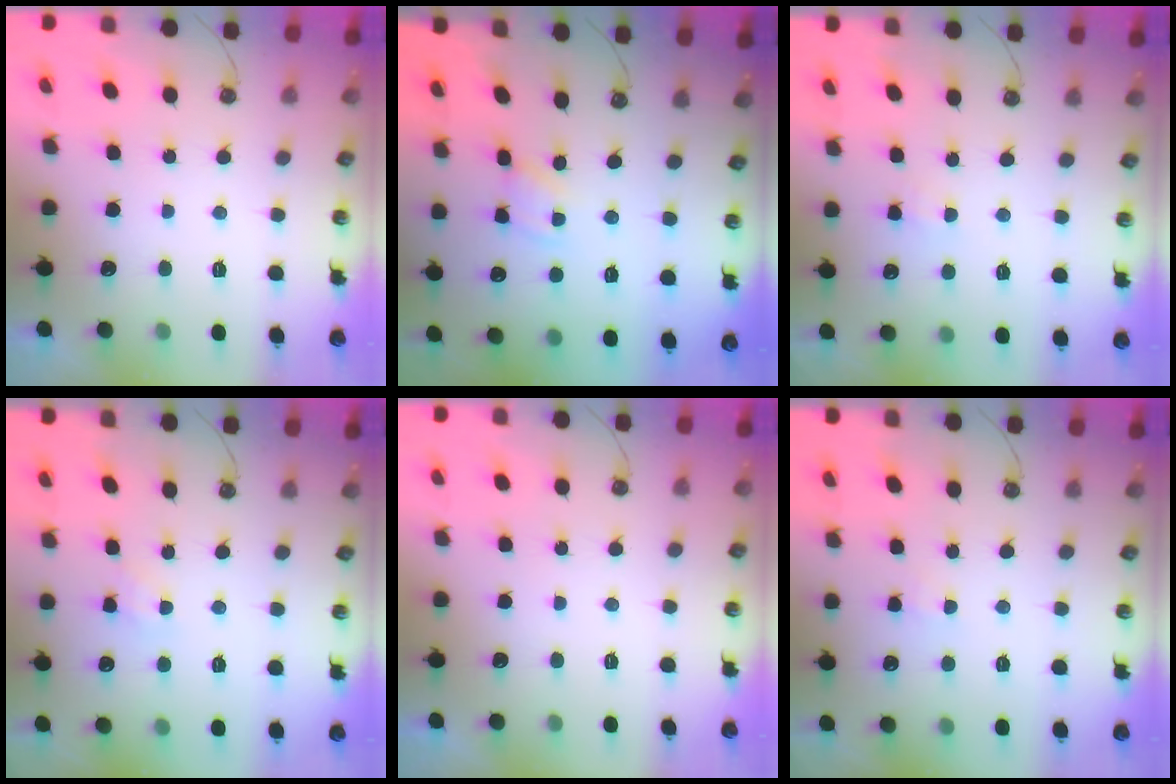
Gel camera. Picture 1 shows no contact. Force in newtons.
{"total": 1.2, "press": 1.2, "slide": 0.2}
{"total": 3.8, "press": 3.8, "slide": 0.6}
{"total": 2.5, "press": 2.5, "slide": 0.1}
{"total": 0.0}
{"total": 3.0, "press": 2.9, "slide": 0.5}